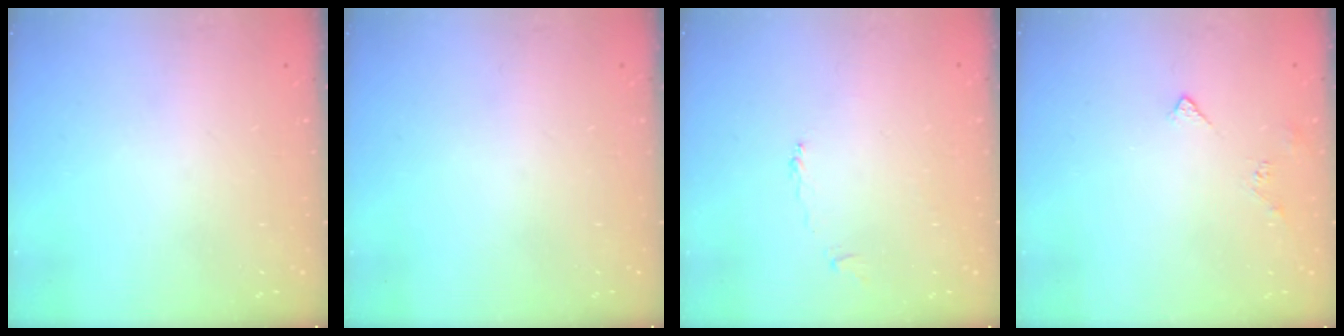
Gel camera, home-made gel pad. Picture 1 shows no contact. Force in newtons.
{"total": 0.0}
{"total": 1.9, "press": 1.9, "slide": 0.4}
{"total": 3.4, "press": 3.4, "slide": 0.7}